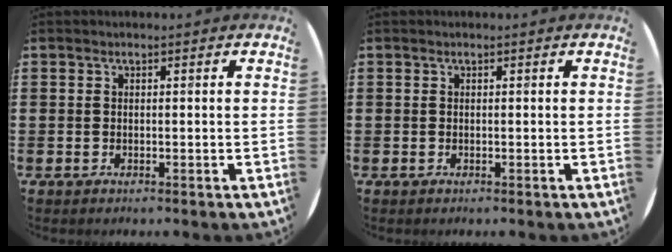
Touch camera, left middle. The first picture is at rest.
{"total": 0.0}